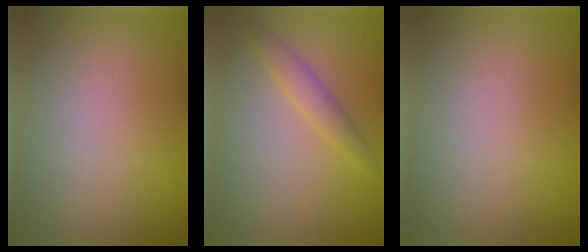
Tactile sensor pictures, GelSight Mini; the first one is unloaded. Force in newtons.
{"total": 1.9, "press": 1.9, "slide": 0.1}
{"total": 0.0}